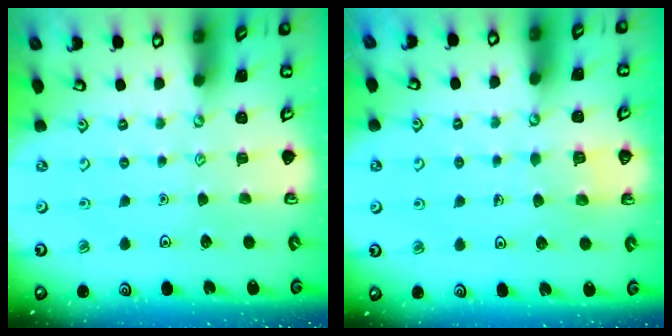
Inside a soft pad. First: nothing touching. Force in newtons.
{"total": 3.0, "press": 3.0, "slide": 0.2}